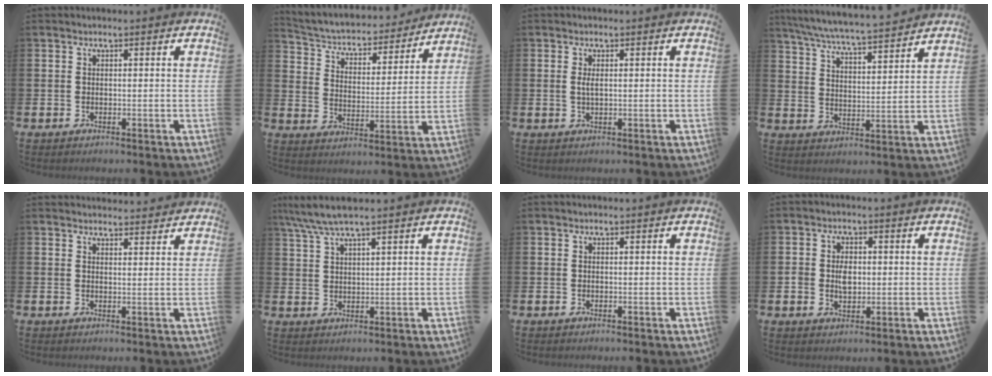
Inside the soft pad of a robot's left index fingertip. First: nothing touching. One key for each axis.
{"total": 4.5, "fx": 4.1, "fy": 1.5, "fz": 1.0, "tx": -0.048, "ty": -0.039, "tz": 0.062}
{"total": 1.4, "fx": 0.3, "fy": 0.5, "fz": 1.3, "tx": -0.022, "ty": 0.002, "tz": 0.003}
{"total": 6.7, "fx": 6.4, "fy": 0.0, "fz": 1.8, "tx": -0.062, "ty": -0.046, "tz": 0.113}
{"total": 2.6, "fx": 2.6, "fy": 0.3, "fz": 0.0, "tx": 0.005, "ty": -0.018, "tz": 0.046}
{"total": 4.9, "fx": 4.1, "fy": 0.4, "fz": 2.7, "tx": -0.065, "ty": -0.007, "tz": 0.075}
{"total": 0.0}
{"total": 3.3, "fx": 0.1, "fy": 2.4, "fz": 2.3, "tx": -0.035, "ty": 0.006, "tz": -0.004}